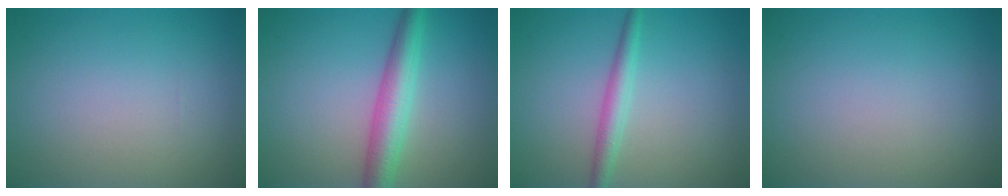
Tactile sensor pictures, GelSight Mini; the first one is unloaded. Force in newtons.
{"total": 4.4, "press": 4.4, "slide": 0.0}
{"total": 2.2, "press": 2.2, "slide": 0.1}
{"total": 0.0}